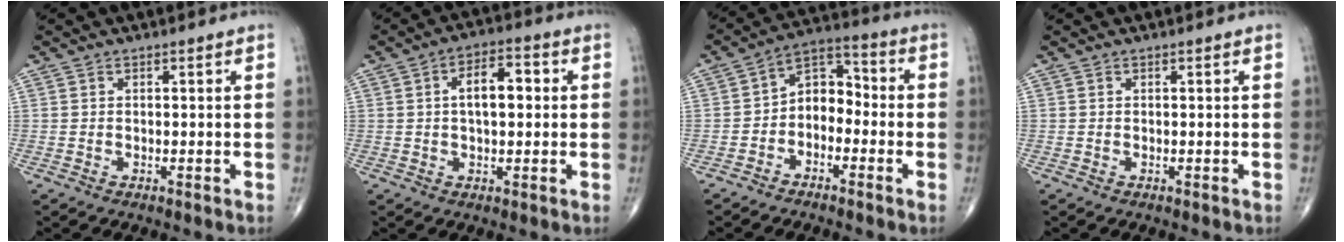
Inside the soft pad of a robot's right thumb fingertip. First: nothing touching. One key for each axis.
{"total": 7.7, "fx": 0.9, "fy": 3.9, "fz": 6.6, "tx": -0.097, "ty": 0.016, "tz": 0.010}
{"total": 7.8, "fx": -2.2, "fy": 5.5, "fz": 5.1, "tx": -0.058, "ty": 0.042, "tz": -0.056}
{"total": 0.0}